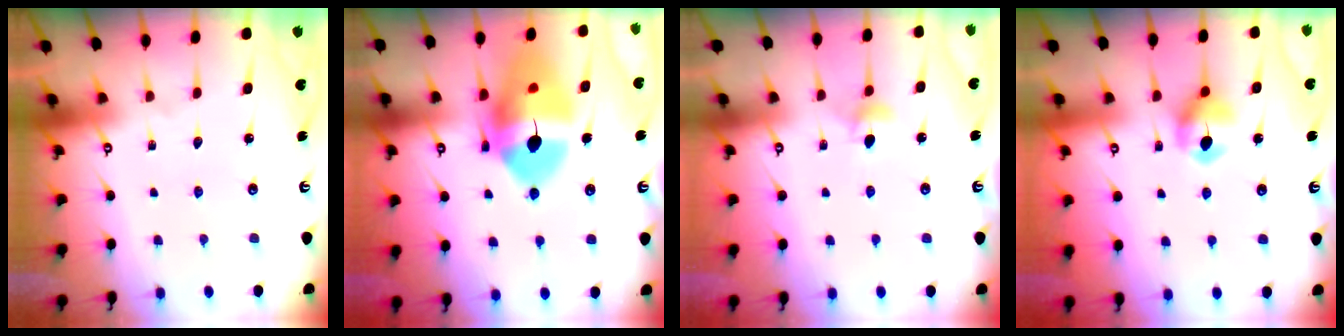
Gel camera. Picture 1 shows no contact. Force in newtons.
{"total": 17.0, "press": 16.9, "slide": 2.2}
{"total": 4.1, "press": 4.0, "slide": 0.9}
{"total": 6.4, "press": 6.4, "slide": 0.5}